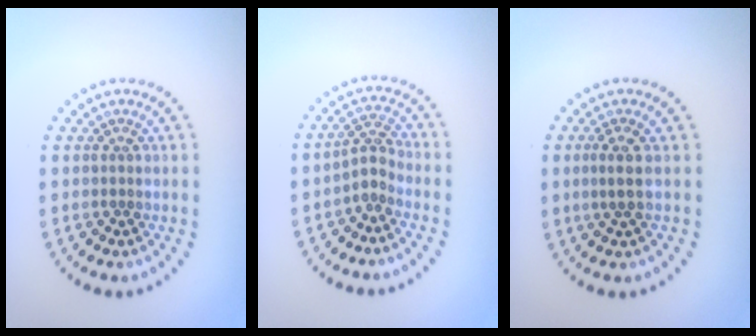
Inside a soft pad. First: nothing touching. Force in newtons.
{"total": 2.1, "press": 1.5, "slide": 1.5}
{"total": 1.7, "press": 1.4, "slide": 1.0}